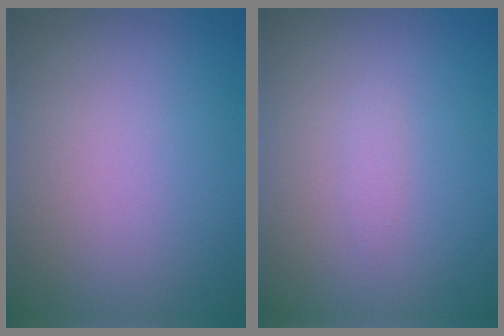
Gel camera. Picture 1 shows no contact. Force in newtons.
{"total": 0.7, "press": 0.7, "slide": 0.1}